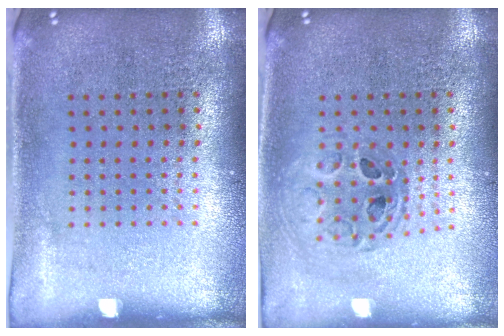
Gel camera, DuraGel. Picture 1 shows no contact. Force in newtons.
{"total": 0.7, "press": 0.7, "slide": 0.1}